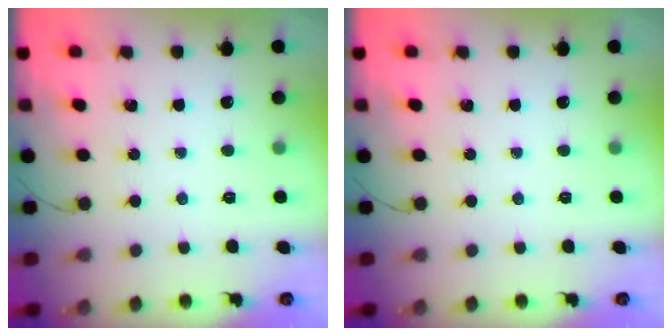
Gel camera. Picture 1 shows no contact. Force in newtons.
{"total": 0.0}